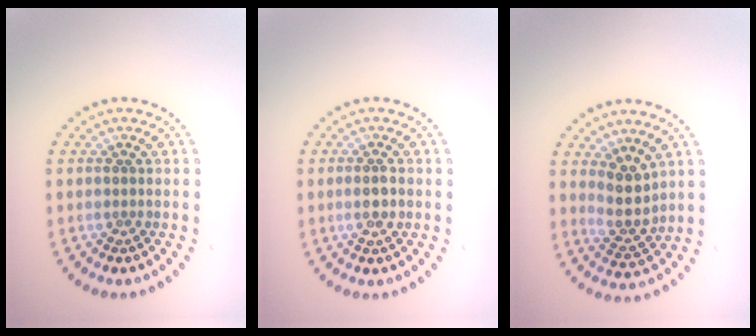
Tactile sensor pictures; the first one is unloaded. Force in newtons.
{"total": 1.4, "press": 1.4, "slide": 0.2}
{"total": 2.8, "press": 2.2, "slide": 1.7}